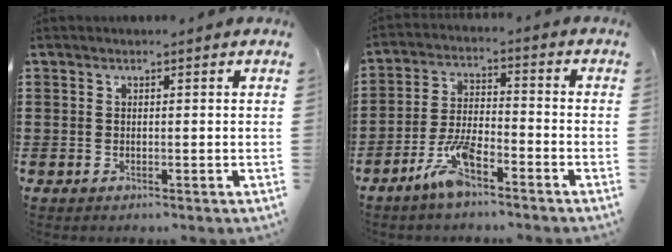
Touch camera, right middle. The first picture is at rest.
{"total": 7.1, "force": [-4.8, 1.8, 4.9], "torque": [-0.121, -0.004, -0.095]}